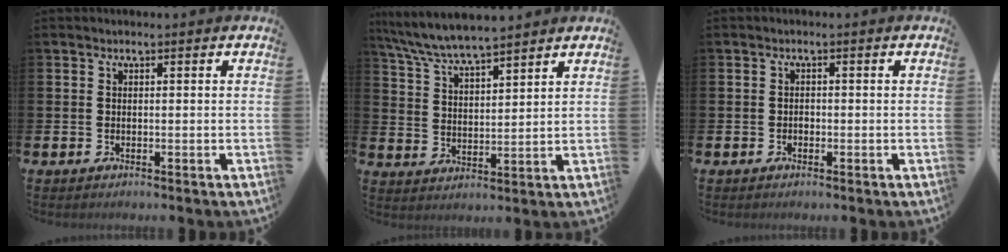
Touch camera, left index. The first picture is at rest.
{"total": 6.6, "force": [6.4, 0.4, 1.6], "torque": [-0.057, -0.034, 0.115]}
{"total": 0.7, "force": [-0.4, 0.6, 0.2], "torque": [-0.008, 0.004, -0.007]}